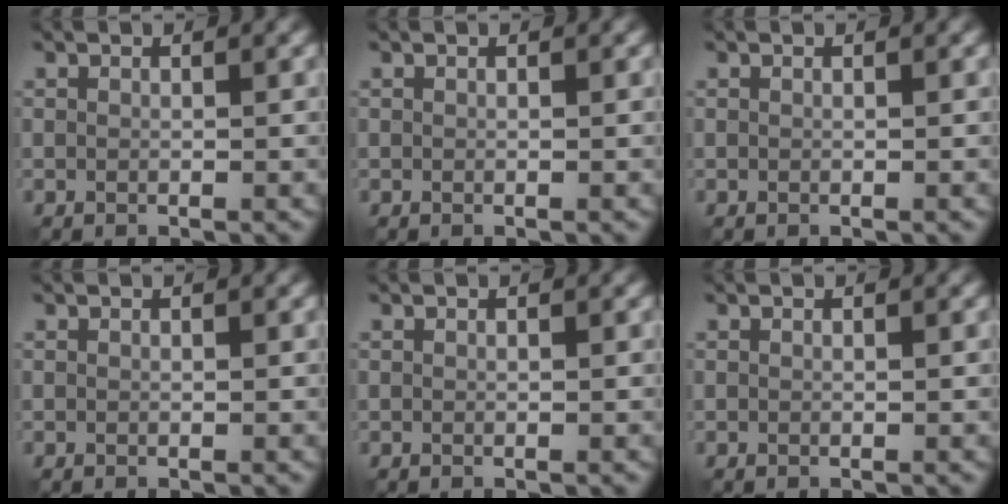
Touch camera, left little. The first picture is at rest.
{"total": 0.0}
{"total": 0.0}
{"total": 0.0}
{"total": 0.0}
{"total": 0.0}